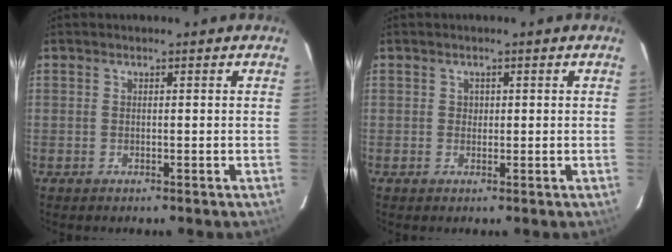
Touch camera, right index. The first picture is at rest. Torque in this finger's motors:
{"motor_torque": [0.16, 0.08, -0.02, 0.01]}